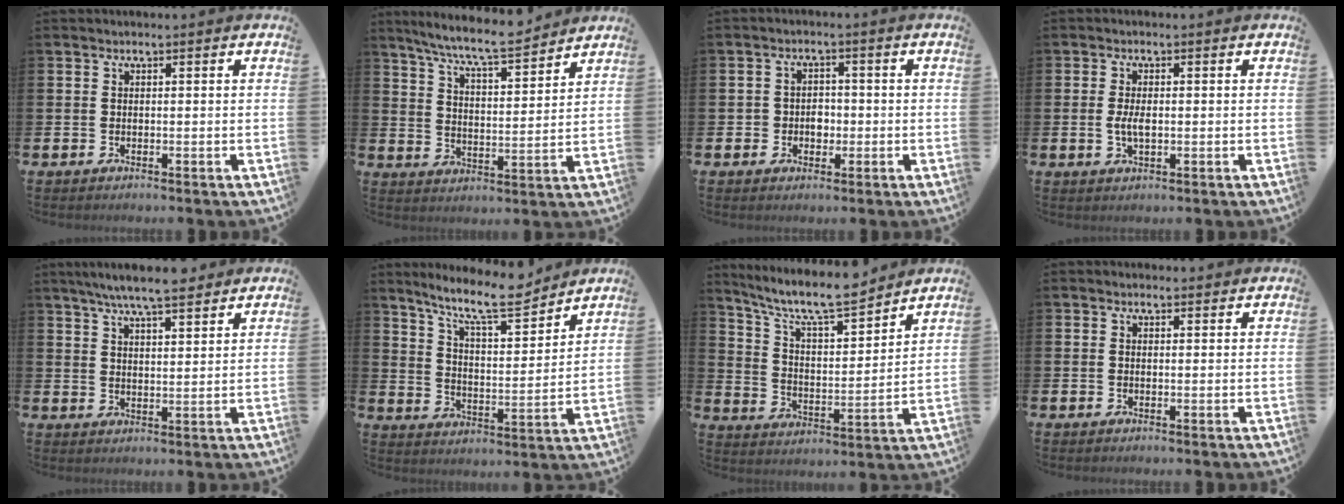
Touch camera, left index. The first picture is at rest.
{"total": 8.0, "force": [7.5, 0.4, 2.8], "torque": [-0.085, -0.043, 0.134]}
{"total": 2.7, "force": [-0.5, 2.4, 1.0], "torque": [-0.014, 0.004, -0.017]}
{"total": 2.6, "force": [-0.1, 1.2, 2.3], "torque": [-0.041, 0.002, -0.004]}
{"total": 6.9, "force": [6.3, 0.7, 2.6], "torque": [-0.057, -0.022, 0.112]}
{"total": 10.8, "force": [9.4, 2.0, 5.0], "torque": [-0.108, -0.053, 0.163]}
{"total": 9.3, "force": [8.5, 1.4, 3.4], "torque": [-0.089, -0.061, 0.146]}
{"total": 0.6, "force": [0.5, 0.3, 0.2], "torque": [0.005, 0.002, 0.007]}